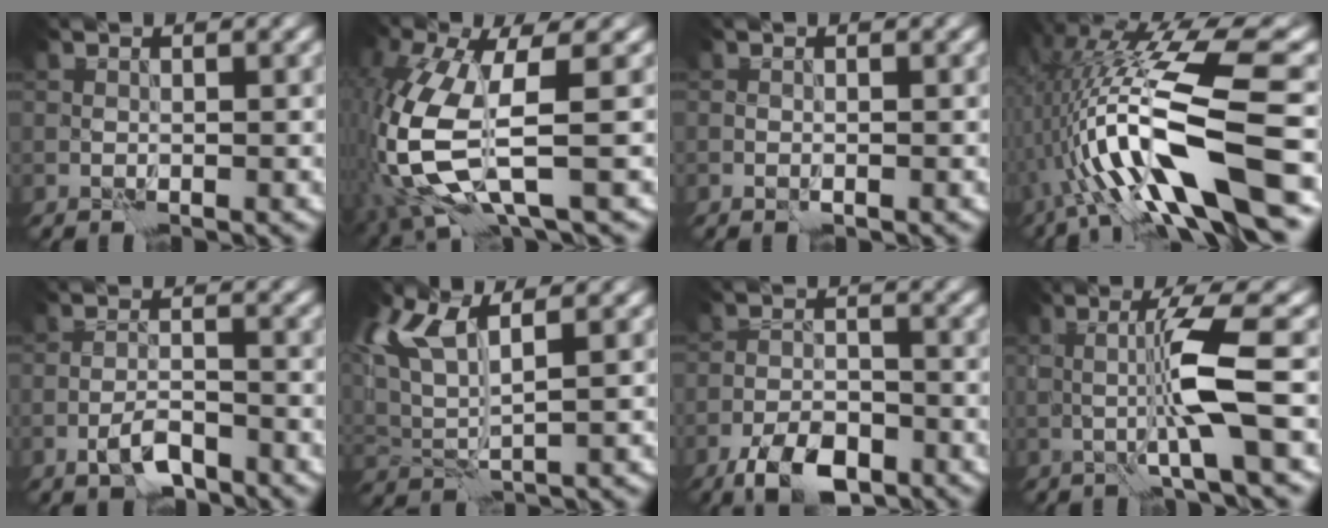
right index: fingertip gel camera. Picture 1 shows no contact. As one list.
[{"total": 8.7, "force": [-1.1, 3.4, 8.0], "torque": [-0.205, -0.022, -0.019]}, {"total": 0.0}, {"total": 13.2, "force": [-2.0, 3.2, 12.7], "torque": [-0.240, 0.004, -0.027]}, {"total": 2.9, "force": [-1.9, 1.0, 1.9], "torque": [-0.034, 0.002, -0.039]}, {"total": 6.4, "force": [3.3, 2.2, 5.0], "torque": [-0.128, 0.004, 0.068]}, {"total": 5.4, "force": [-3.7, 2.2, 3.2], "torque": [-0.049, -0.002, -0.070]}, {"total": 4.8, "force": [0.0, -0.1, 4.8], "torque": [-0.090, 0.007, -0.004]}]